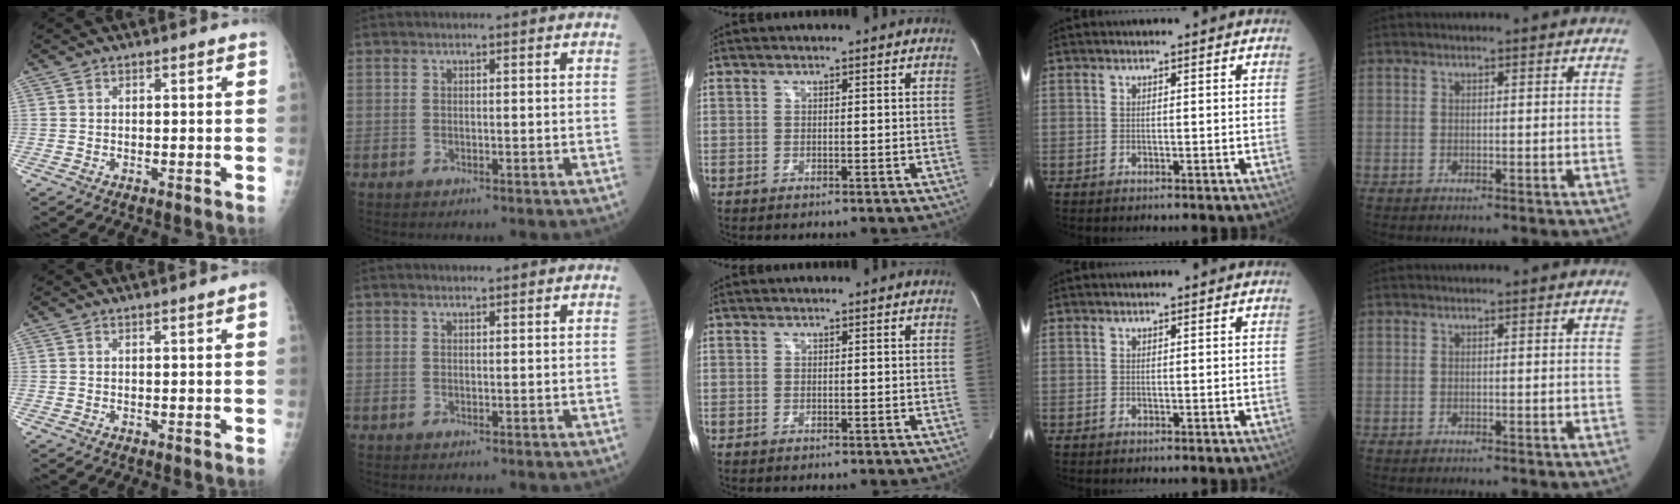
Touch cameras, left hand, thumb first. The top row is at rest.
{"thumb": {"total": 1.8, "force": [1.1, 0.3, 1.5], "torque": [-0.020, 0.001, 0.012]}, "index": {"total": 1.1, "force": [1.0, 0.0, 0.3], "torque": [-0.007, 0.005, 0.018]}}